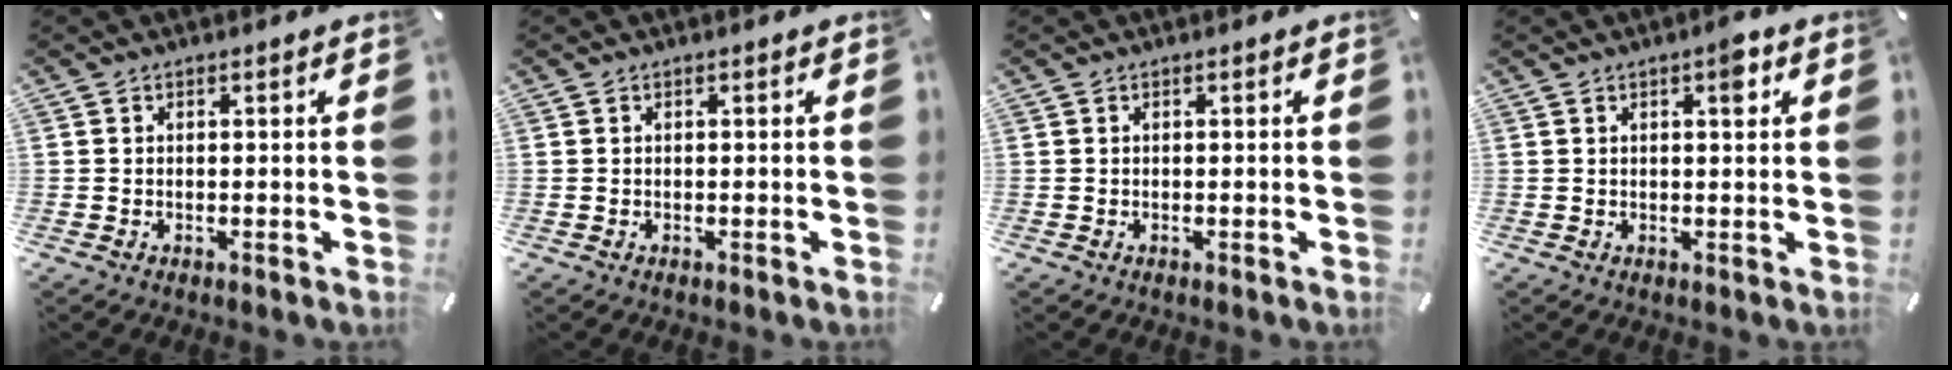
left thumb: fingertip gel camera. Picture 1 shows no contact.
{"total": 0.0}
{"total": 0.0}
{"total": 3.6, "force": [1.6, 1.2, 3.0], "torque": [-0.039, -0.002, 0.020]}